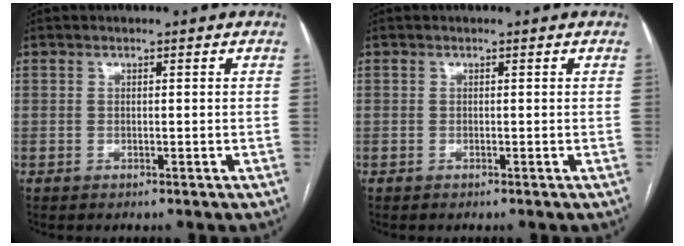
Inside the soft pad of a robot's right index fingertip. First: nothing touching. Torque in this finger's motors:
{"motor_torque": [0.33, 0.13, -0.01, 0.01]}